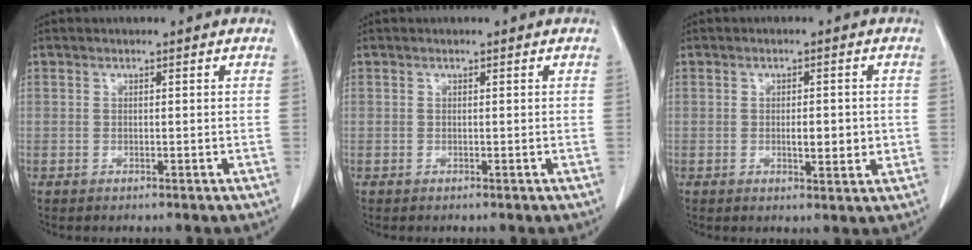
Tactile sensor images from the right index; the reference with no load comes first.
{"total": 0.0}
{"total": 3.8, "force": [-0.3, 1.3, 3.6], "torque": [-0.056, -0.002, 0.000]}